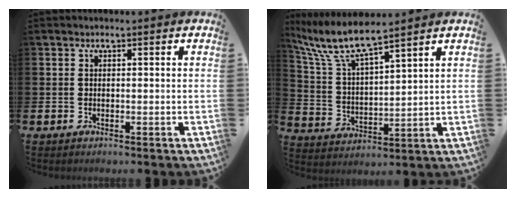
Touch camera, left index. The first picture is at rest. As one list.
[{"total": 7.7, "force": [6.8, 1.0, 3.5], "torque": [-0.101, -0.032, 0.118]}]